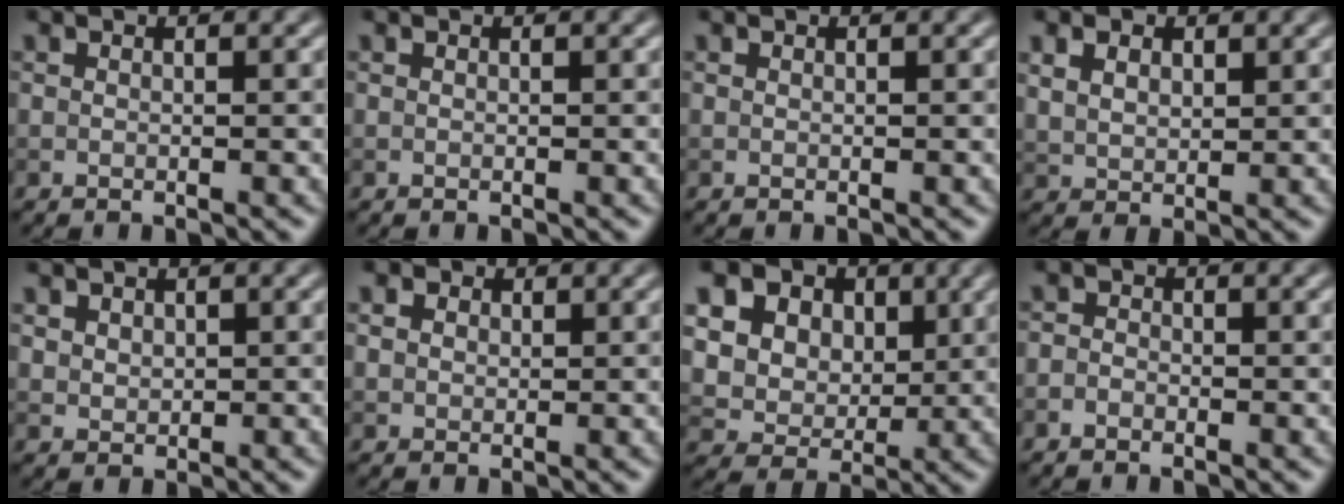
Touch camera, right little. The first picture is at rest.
{"total": 0.0}
{"total": 0.0}
{"total": 2.5, "force": [1.2, 1.6, 1.5], "torque": [-0.033, 0.000, 0.027]}
{"total": 1.3, "force": [0.7, 1.0, 0.4], "torque": [-0.009, -0.005, 0.021]}
{"total": 2.5, "force": [1.2, 1.9, 1.0], "torque": [-0.024, 0.009, 0.011]}
{"total": 17.3, "force": [7.5, 13.7, 7.4], "torque": [-0.176, 0.030, 0.124]}
{"total": 1.0, "force": [-0.6, 0.7, 0.4], "torque": [0.000, -0.001, -0.019]}